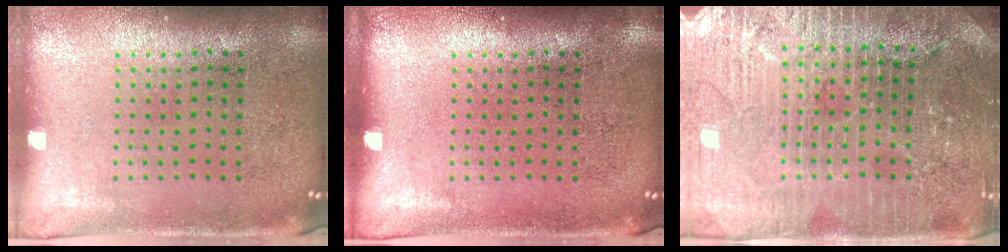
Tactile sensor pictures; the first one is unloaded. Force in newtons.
{"total": 0.0}
{"total": 4.3, "press": 4.1, "slide": 1.4}